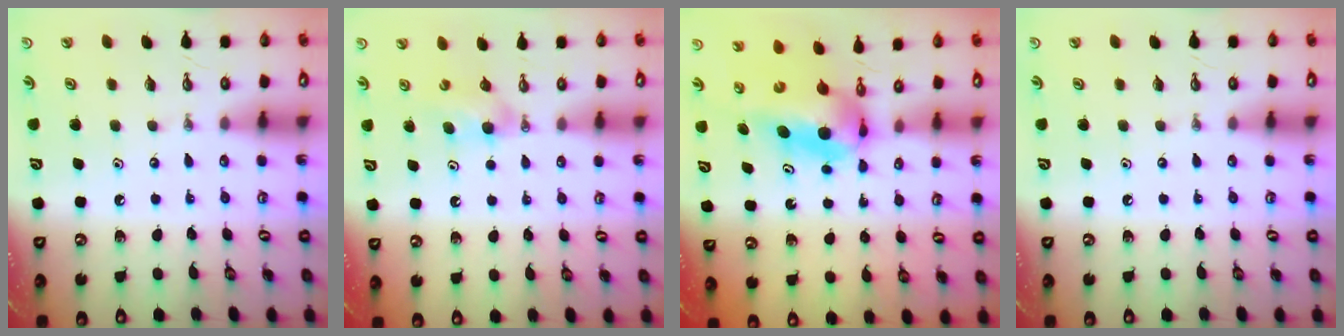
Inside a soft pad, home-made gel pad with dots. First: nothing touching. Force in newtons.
{"total": 5.0, "press": 4.6, "slide": 1.9}
{"total": 5.3, "press": 5.3, "slide": 0.7}
{"total": 0.0}